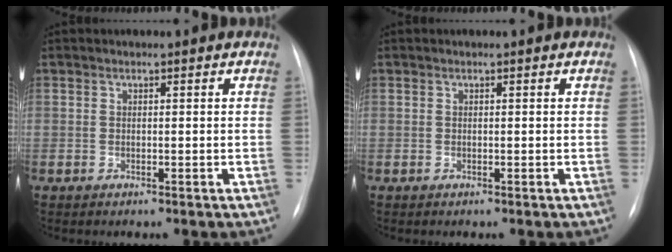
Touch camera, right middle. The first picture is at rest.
{"total": 0.0}